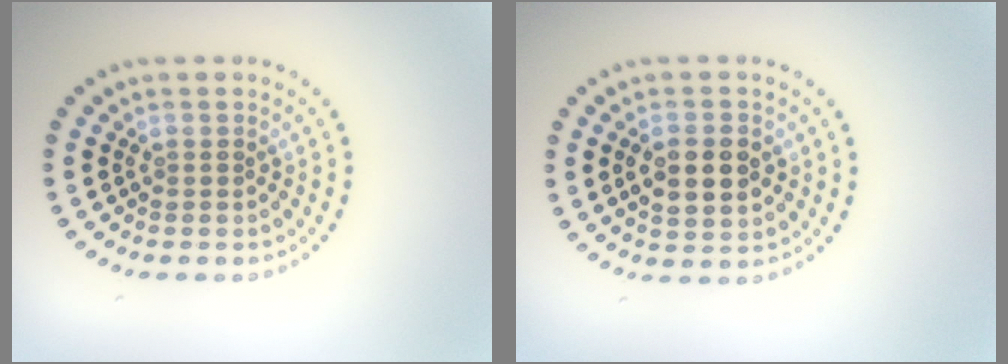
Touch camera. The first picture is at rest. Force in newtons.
{"total": 4.6, "press": 4.5, "slide": 0.3}